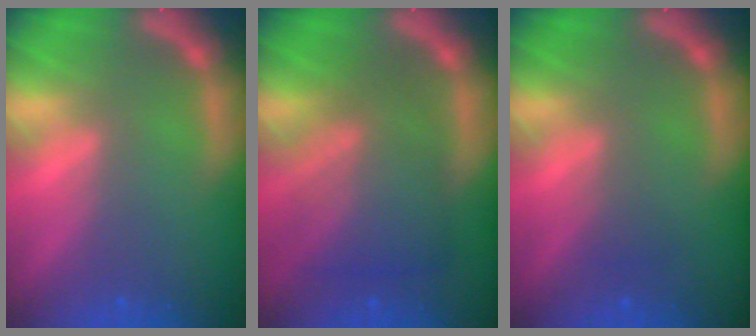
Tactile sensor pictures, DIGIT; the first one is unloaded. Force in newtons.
{"total": 7.6}
{"total": 1.0}